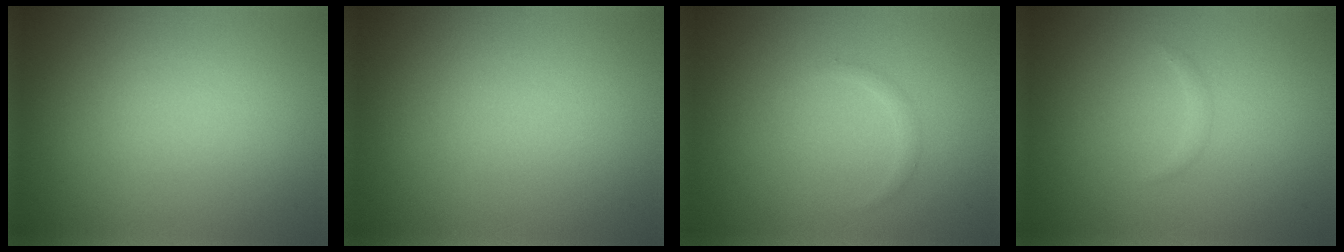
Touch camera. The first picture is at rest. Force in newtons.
{"total": 0.0}
{"total": 0.6, "press": 0.6, "slide": 0.0}
{"total": 0.5, "press": 0.5, "slide": 0.0}